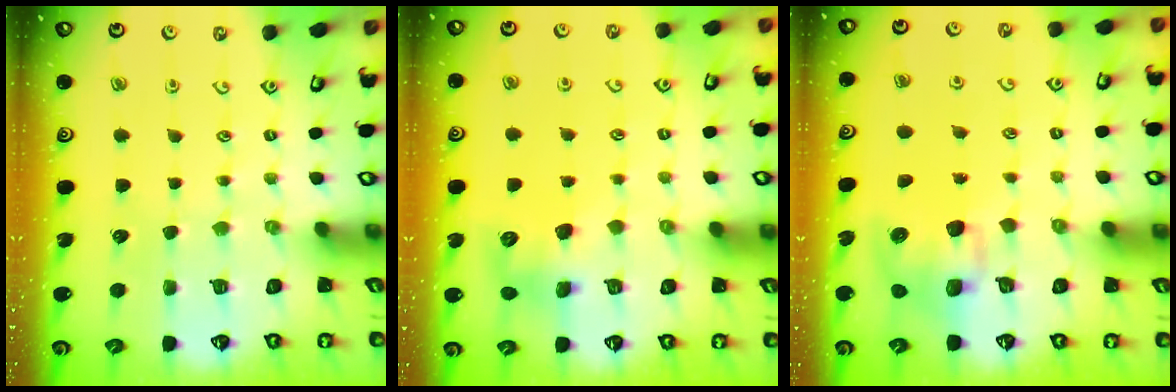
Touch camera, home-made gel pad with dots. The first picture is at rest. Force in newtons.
{"total": 10.0, "press": 10.0, "slide": 0.1}
{"total": 8.7, "press": 8.6, "slide": 1.1}